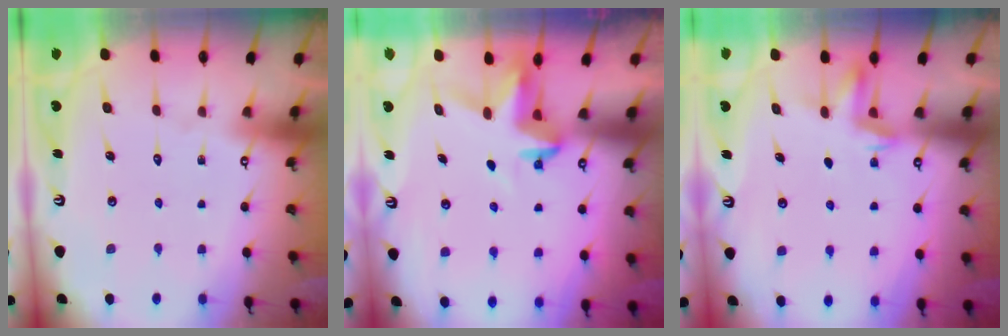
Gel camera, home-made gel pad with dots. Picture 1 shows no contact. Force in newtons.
{"total": 3.7, "press": 3.7, "slide": 0.3}
{"total": 3.1, "press": 3.0, "slide": 0.4}